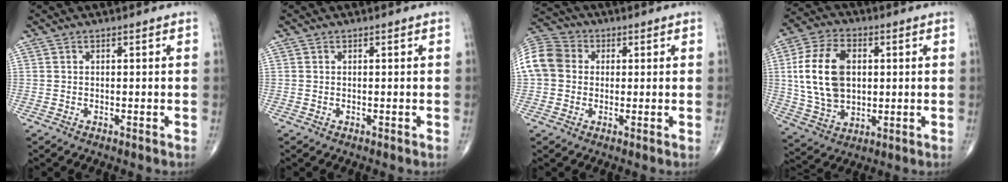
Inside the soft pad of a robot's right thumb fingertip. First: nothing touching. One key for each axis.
{"total": 0.0}
{"total": 12.4, "fx": 1.4, "fy": 10.5, "fz": 6.4, "tx": -0.132, "ty": 0.030, "tz": 0.018}
{"total": 16.4, "fx": 2.0, "fy": 10.9, "fz": 12.1, "tx": -0.214, "ty": 0.003, "tz": 0.042}